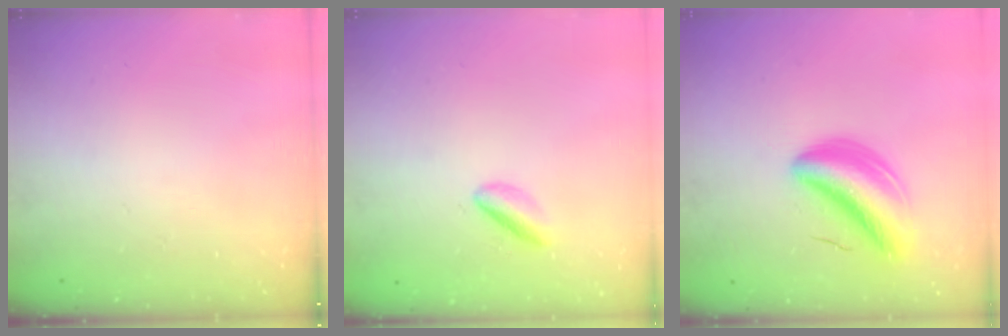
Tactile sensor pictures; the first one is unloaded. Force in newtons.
{"total": 2.9, "press": 2.8, "slide": 0.4}
{"total": 7.6, "press": 7.4, "slide": 1.9}